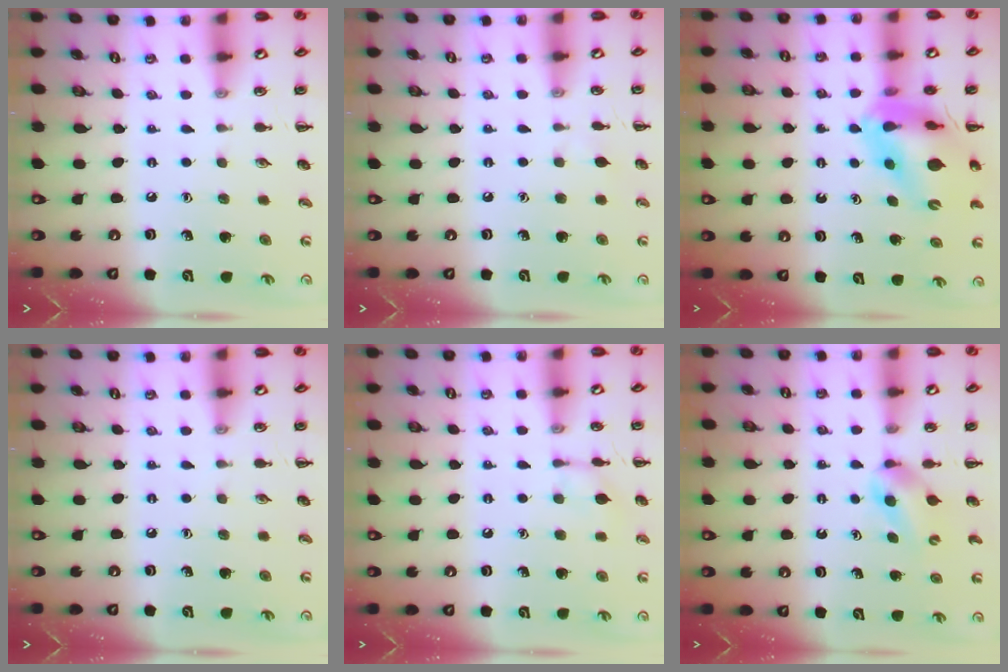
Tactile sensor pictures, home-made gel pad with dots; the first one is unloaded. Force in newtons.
{"total": 2.7, "press": 2.5, "slide": 1.1}
{"total": 13.4, "press": 12.8, "slide": 4.0}
{"total": 0.0}
{"total": 5.8, "press": 5.8, "slide": 0.3}
{"total": 2.8, "press": 2.5, "slide": 1.3}